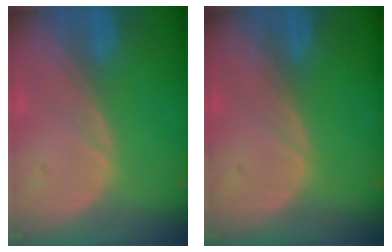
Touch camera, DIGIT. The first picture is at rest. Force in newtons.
{"total": 0.0}